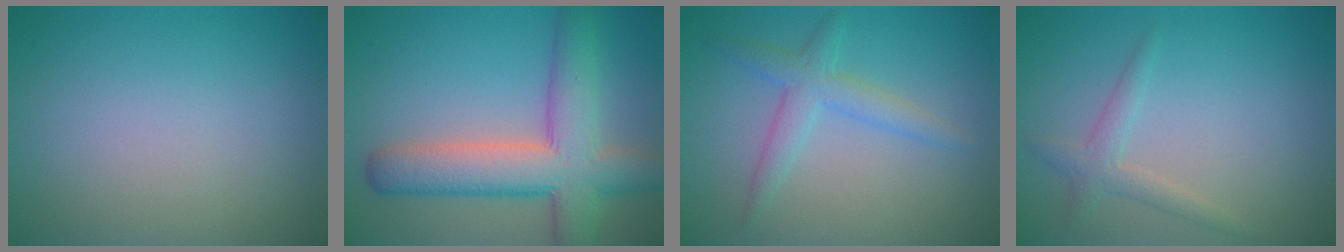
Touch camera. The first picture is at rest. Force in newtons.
{"total": 8.2, "press": 8.2, "slide": 0.4}
{"total": 2.8, "press": 2.8, "slide": 0.1}
{"total": 1.7, "press": 1.7, "slide": 0.0}